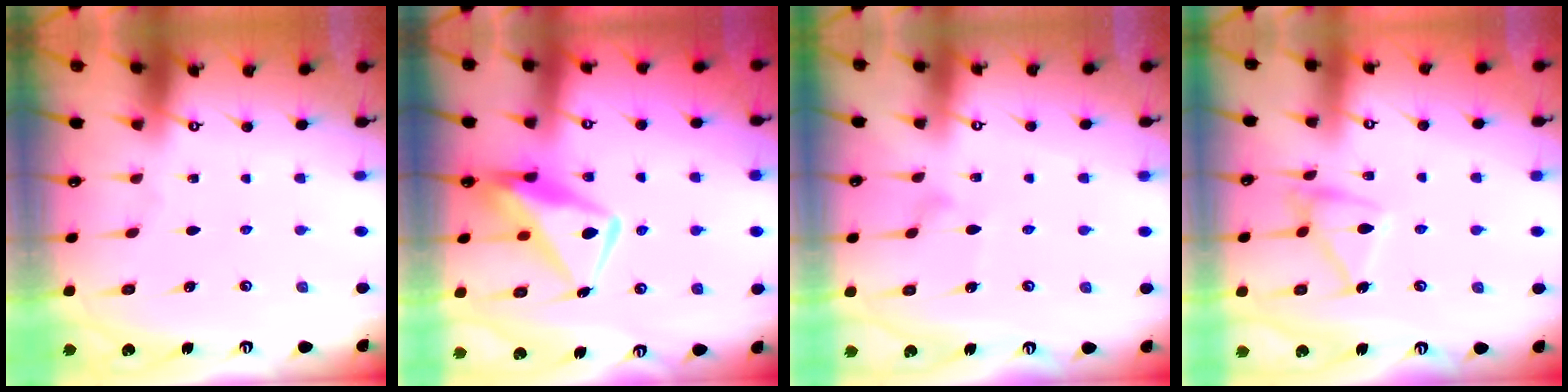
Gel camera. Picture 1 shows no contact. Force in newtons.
{"total": 13.4, "press": 13.4, "slide": 1.1}
{"total": 6.5, "press": 6.5, "slide": 0.3}
{"total": 11.8, "press": 11.8, "slide": 0.3}